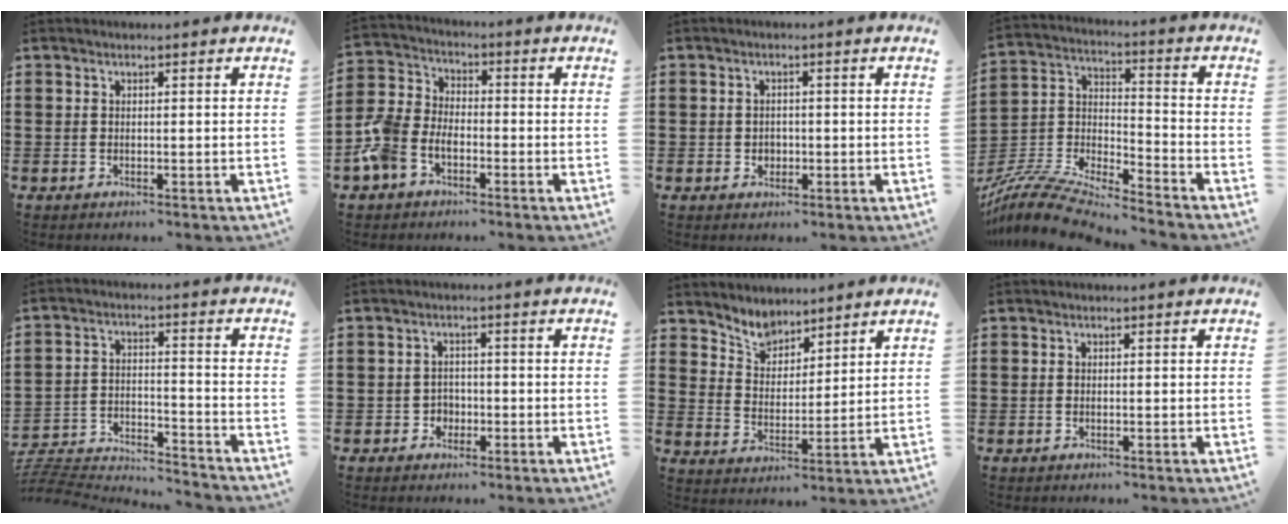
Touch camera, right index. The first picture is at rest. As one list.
[{"total": 6.1, "force": [-3.6, 3.9, 3.1], "torque": [-0.105, -0.004, -0.082]}, {"total": 1.8, "force": [-0.3, 1.7, 0.4], "torque": [-0.014, 0.004, -0.009]}, {"total": 9.2, "force": [-8.6, 1.3, 3.1], "torque": [-0.080, 0.004, -0.177]}, {"total": 4.7, "force": [-4.6, 0.6, 0.8], "torque": [-0.037, -0.009, -0.102]}, {"total": 2.4, "force": [-1.1, 2.1, 0.5], "torque": [-0.018, 0.002, -0.025]}, {"total": 4.7, "force": [4.2, 2.0, 0.2], "torque": [-0.028, -0.014, 0.077]}, {"total": 0.0}]